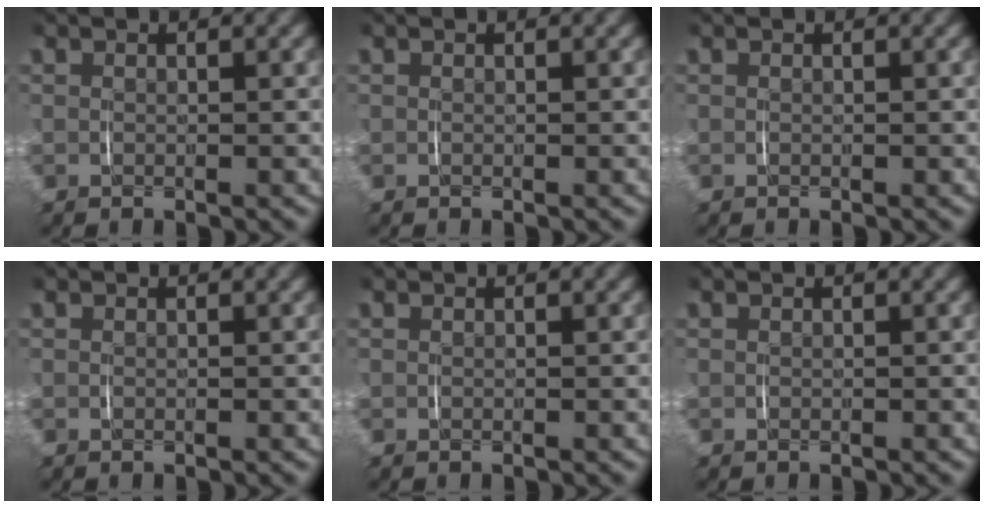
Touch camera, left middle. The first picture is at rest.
{"total": 0.0}
{"total": 0.0}
{"total": 0.0}
{"total": 0.0}
{"total": 0.0}